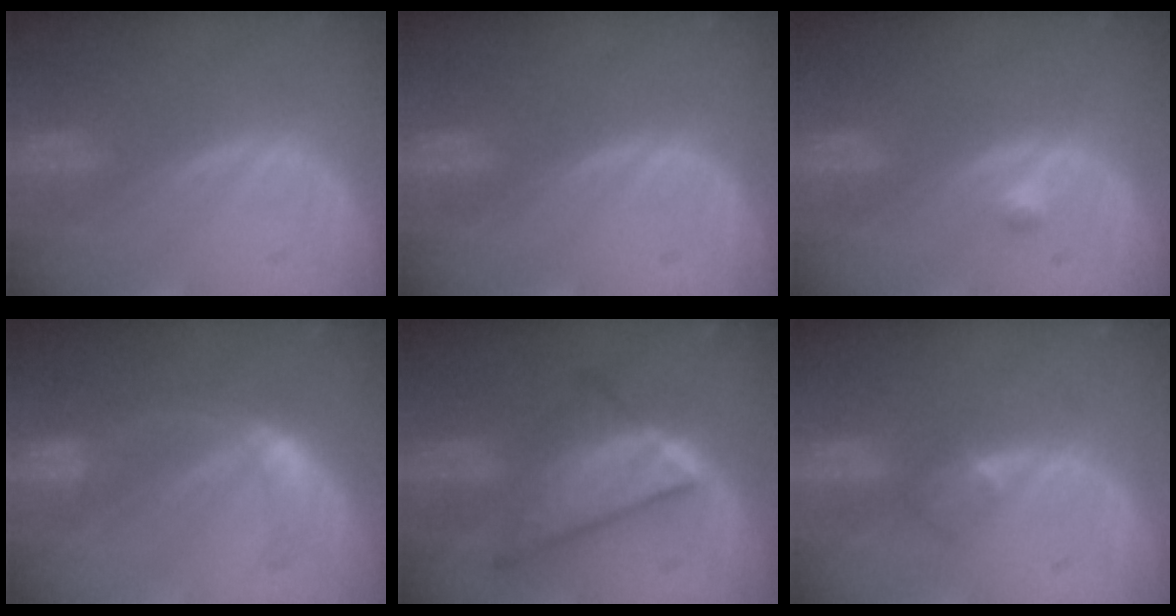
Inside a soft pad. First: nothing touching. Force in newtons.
{"total": 0.0}
{"total": 1.2, "press": 1.1, "slide": 0.6}
{"total": 5.4, "press": 5.0, "slide": 2.2}
{"total": 9.2, "press": 9.1, "slide": 0.6}
{"total": 2.3, "press": 2.0, "slide": 1.1}